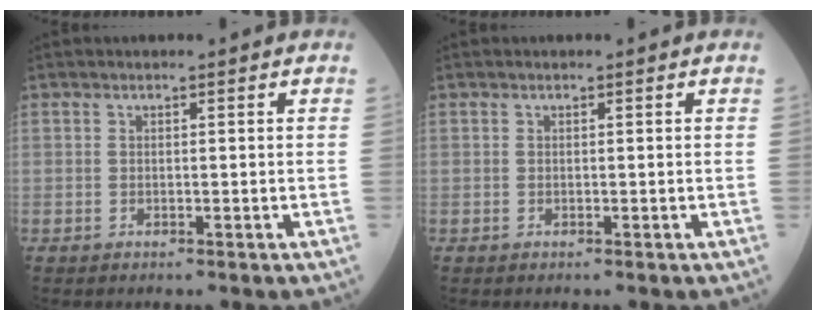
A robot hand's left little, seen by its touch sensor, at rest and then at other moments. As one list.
[{"total": 0.0}]